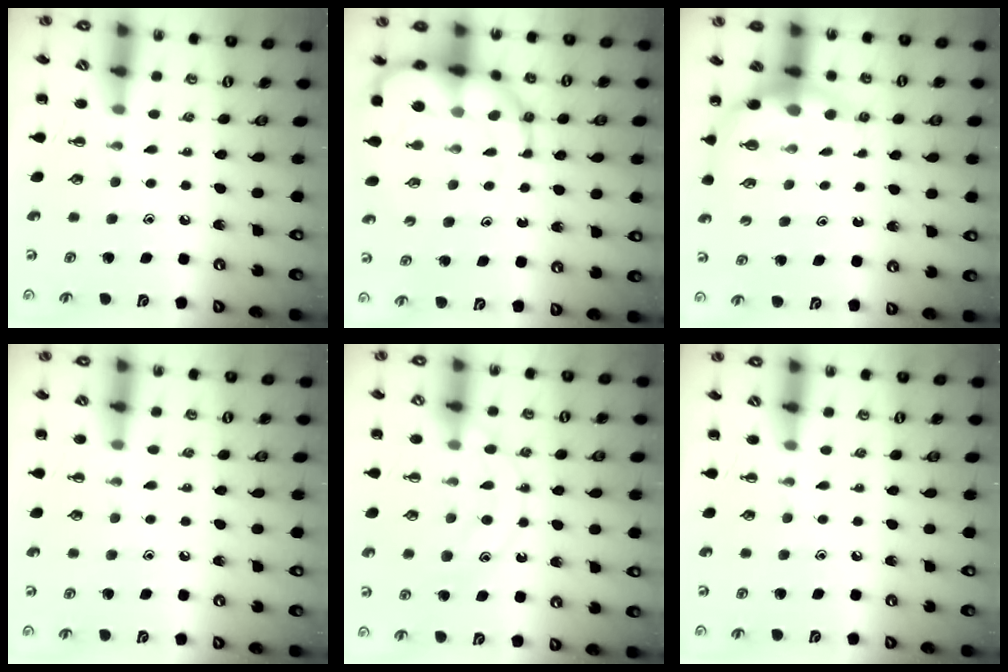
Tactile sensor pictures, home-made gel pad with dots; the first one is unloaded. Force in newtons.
{"total": 11.1, "press": 10.8, "slide": 2.7}
{"total": 6.5, "press": 6.4, "slide": 1.0}
{"total": 4.8, "press": 4.6, "slide": 1.6}
{"total": 11.5, "press": 11.5, "slide": 0.6}
{"total": 0.0}